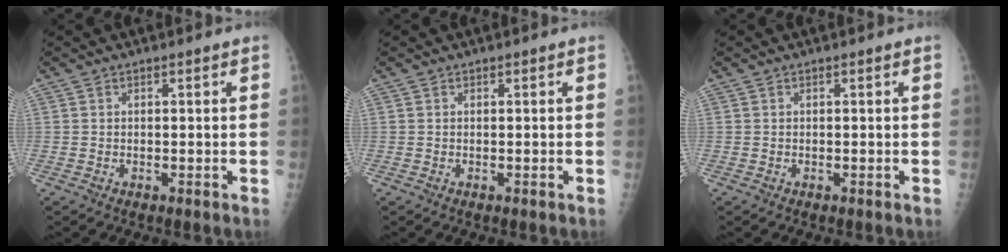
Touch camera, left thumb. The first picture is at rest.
{"total": 0.0}
{"total": 0.0}